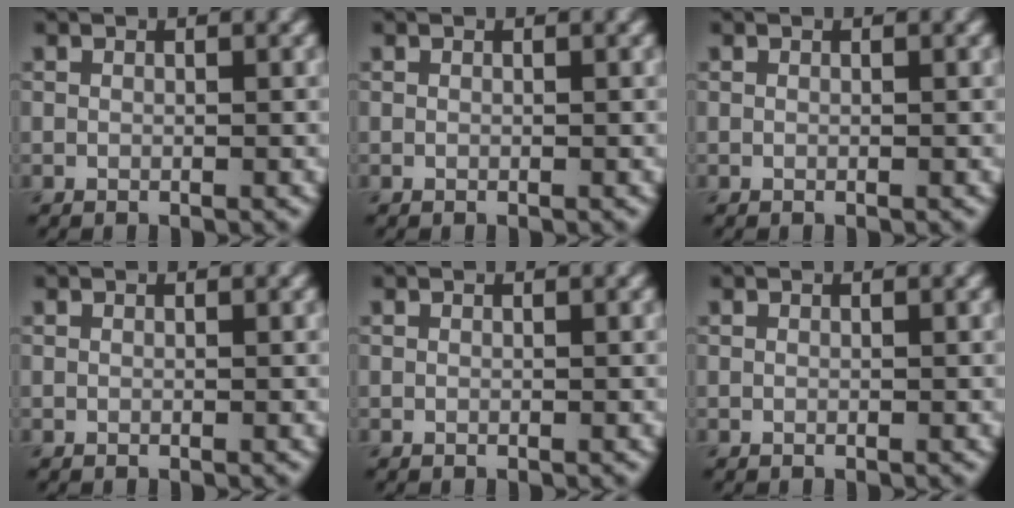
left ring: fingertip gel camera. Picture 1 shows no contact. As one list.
[{"total": 0.0}, {"total": 0.0}, {"total": 0.0}, {"total": 0.0}, {"total": 0.0}]